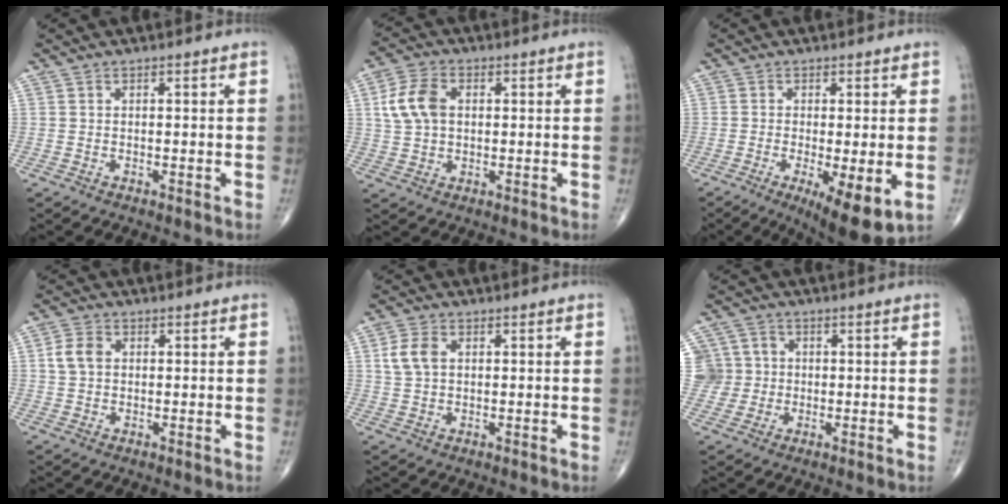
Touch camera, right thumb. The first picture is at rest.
{"total": 8.1, "force": [1.4, 5.5, 5.8], "torque": [-0.112, 0.009, 0.027]}
{"total": 9.8, "force": [-2.9, 2.7, 9.0], "torque": [-0.143, -0.024, -0.042]}
{"total": 4.2, "force": [0.7, 3.1, 2.7], "torque": [-0.054, 0.006, 0.010]}
{"total": 4.9, "force": [1.1, 3.3, 3.4], "torque": [-0.071, 0.004, 0.021]}
{"total": 7.2, "force": [0.7, 7.1, 0.8], "torque": [0.010, 0.020, 0.012]}